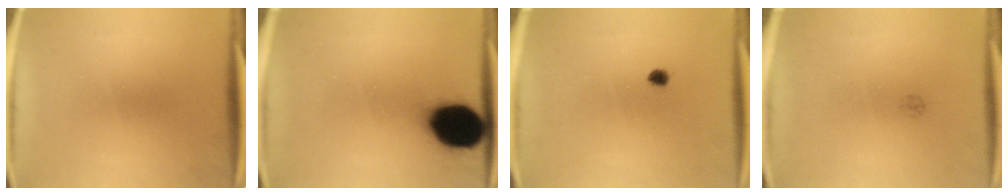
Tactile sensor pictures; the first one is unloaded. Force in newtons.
{"total": 18.1}
{"total": 1.4}
{"total": 1.0}